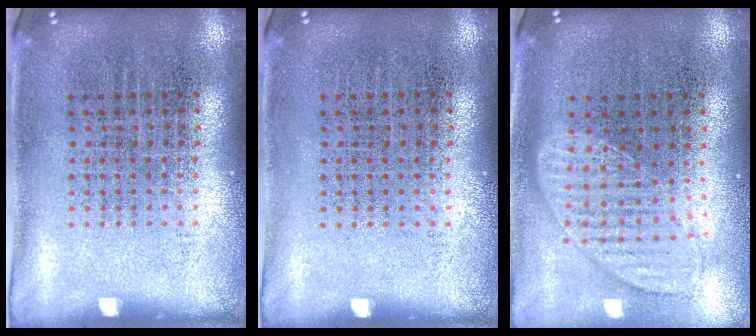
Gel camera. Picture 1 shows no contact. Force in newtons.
{"total": 0.0}
{"total": 1.1, "press": 1.1, "slide": 0.2}